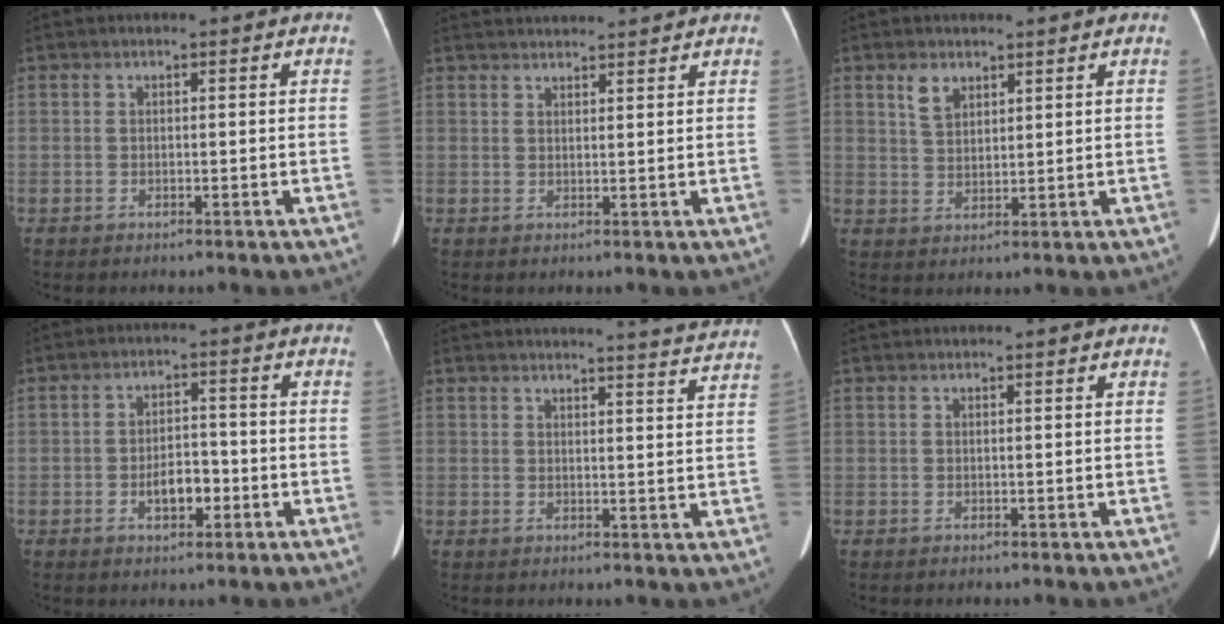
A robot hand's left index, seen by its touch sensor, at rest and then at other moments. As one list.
[{"total": 8.2, "force": [7.9, 0.4, 2.1], "torque": [-0.027, 0.020, 0.104]}, {"total": 3.0, "force": [1.9, 1.7, 1.6], "torque": [-0.035, -0.002, 0.049]}, {"total": 4.3, "force": [-2.1, 2.0, 3.2], "torque": [-0.051, -0.001, -0.028]}, {"total": 8.2, "force": [8.0, -1.5, 1.0], "torque": [-0.017, -0.051, 0.082]}, {"total": 0.6, "force": [0.5, 0.3, 0.2], "torque": [-0.004, 0.009, 0.010]}]